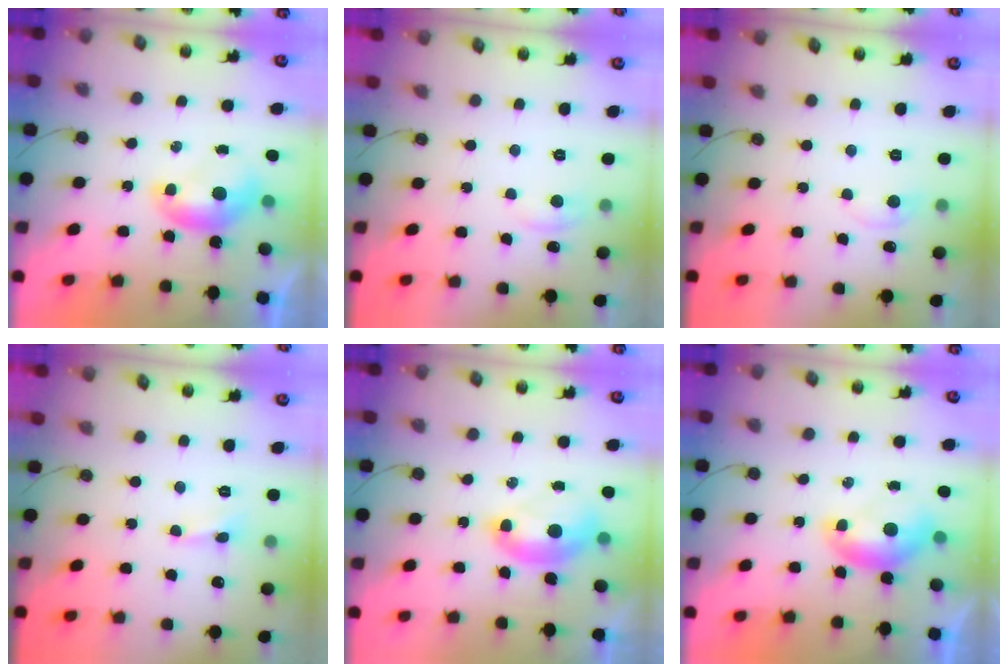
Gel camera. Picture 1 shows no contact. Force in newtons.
{"total": 0.7, "press": 0.3, "slide": 0.7}
{"total": 0.8, "press": 0.2, "slide": 0.8}
{"total": 1.9, "press": 1.8, "slide": 0.6}
{"total": 2.6, "press": 2.6, "slide": 0.6}
{"total": 0.8, "press": 0.8, "slide": 0.2}